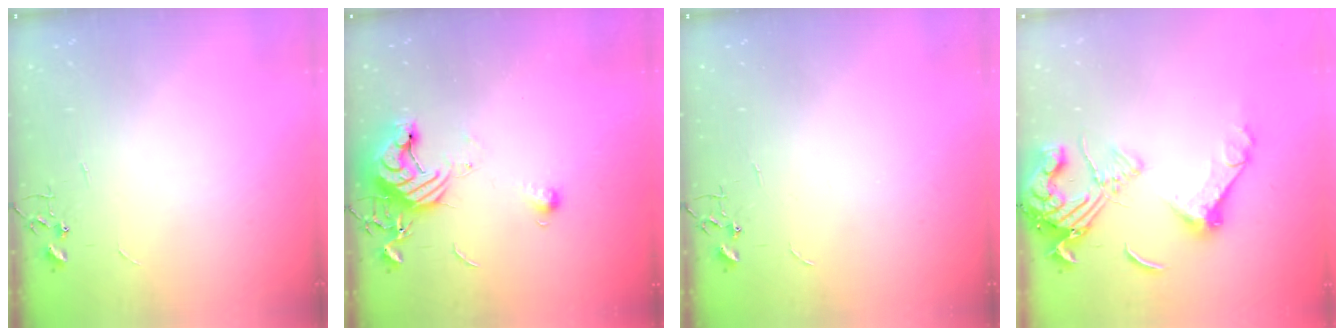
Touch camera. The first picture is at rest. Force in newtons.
{"total": 11.8, "press": 11.7, "slide": 1.3}
{"total": 0.0}
{"total": 16.5, "press": 16.4, "slide": 2.2}